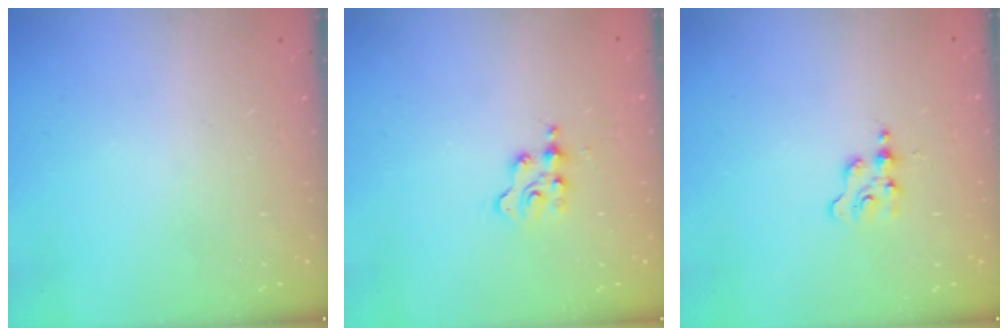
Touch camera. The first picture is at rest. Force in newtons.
{"total": 2.3, "press": 2.3, "slide": 0.3}
{"total": 1.9, "press": 1.9, "slide": 0.2}